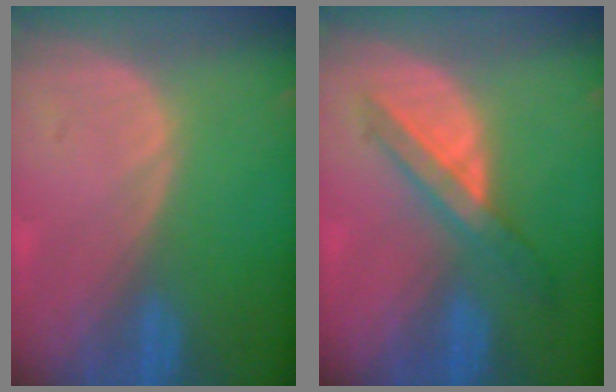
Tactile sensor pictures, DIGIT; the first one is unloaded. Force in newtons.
{"total": 5.8, "press": 5.5, "slide": 1.9}